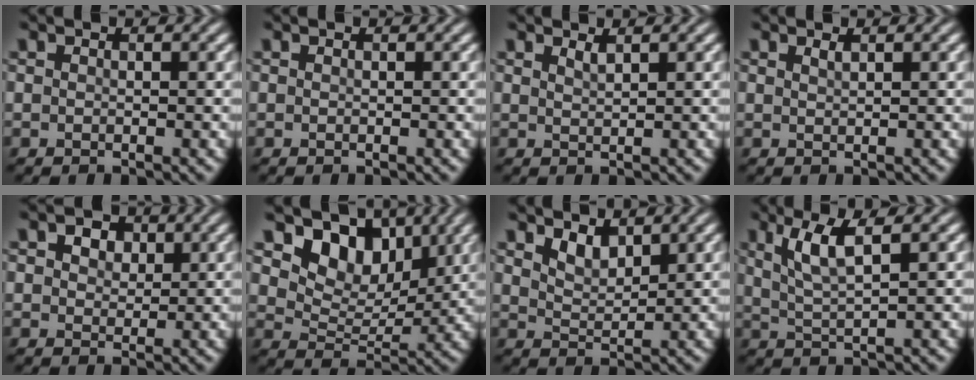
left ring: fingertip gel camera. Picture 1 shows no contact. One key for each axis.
{"total": 0.0}
{"total": 0.9, "fx": 0.8, "fy": 0.2, "fz": 0.5, "tx": -0.005, "ty": -0.001, "tz": 0.014}
{"total": 0.6, "fx": 0.5, "fy": 0.1, "fz": 0.4, "tx": -0.004, "ty": -0.001, "tz": 0.010}
{"total": 3.7, "fx": 1.9, "fy": 2.4, "fz": 2.0, "tx": -0.035, "ty": 0.007, "tz": 0.016}
{"total": 6.8, "fx": 4.1, "fy": 4.3, "fz": 3.4, "tx": -0.058, "ty": -0.012, "tz": 0.069}
{"total": 2.1, "fx": 1.6, "fy": 0.9, "fz": 1.0, "tx": -0.022, "ty": -0.006, "tz": 0.033}
{"total": 3.8, "fx": 1.6, "fy": 0.8, "fz": 3.3, "tx": -0.067, "ty": 0.001, "tz": 0.035}